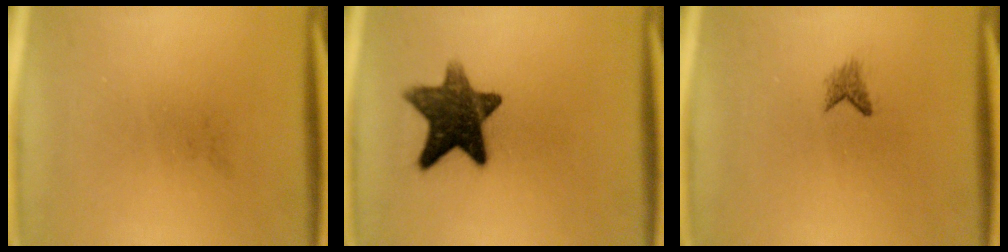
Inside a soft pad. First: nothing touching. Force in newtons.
{"total": 11.9}
{"total": 1.2}